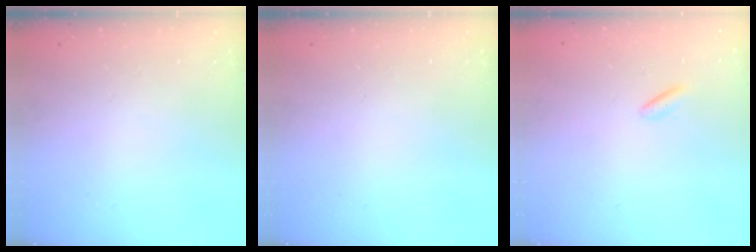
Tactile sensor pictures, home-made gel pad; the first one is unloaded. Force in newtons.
{"total": 0.0}
{"total": 1.4, "press": 1.1, "slide": 0.8}